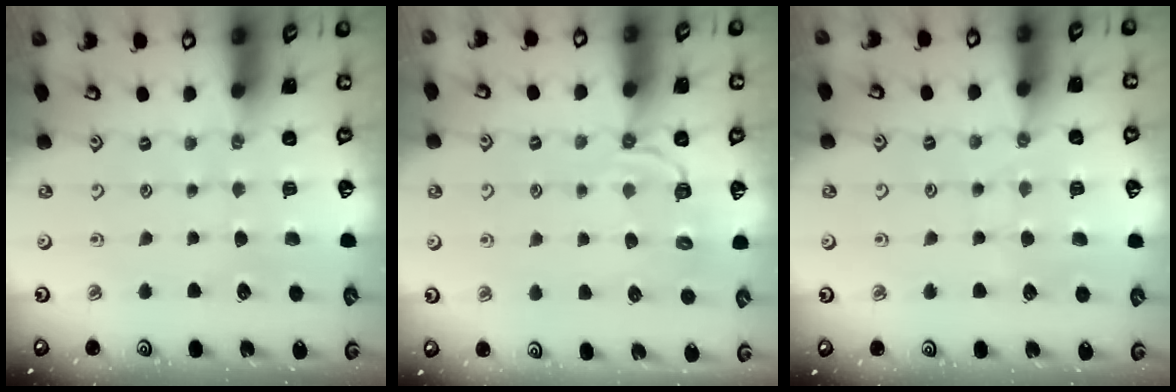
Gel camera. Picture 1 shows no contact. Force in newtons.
{"total": 4.0, "press": 3.5, "slide": 1.9}
{"total": 4.5, "press": 4.5, "slide": 0.5}